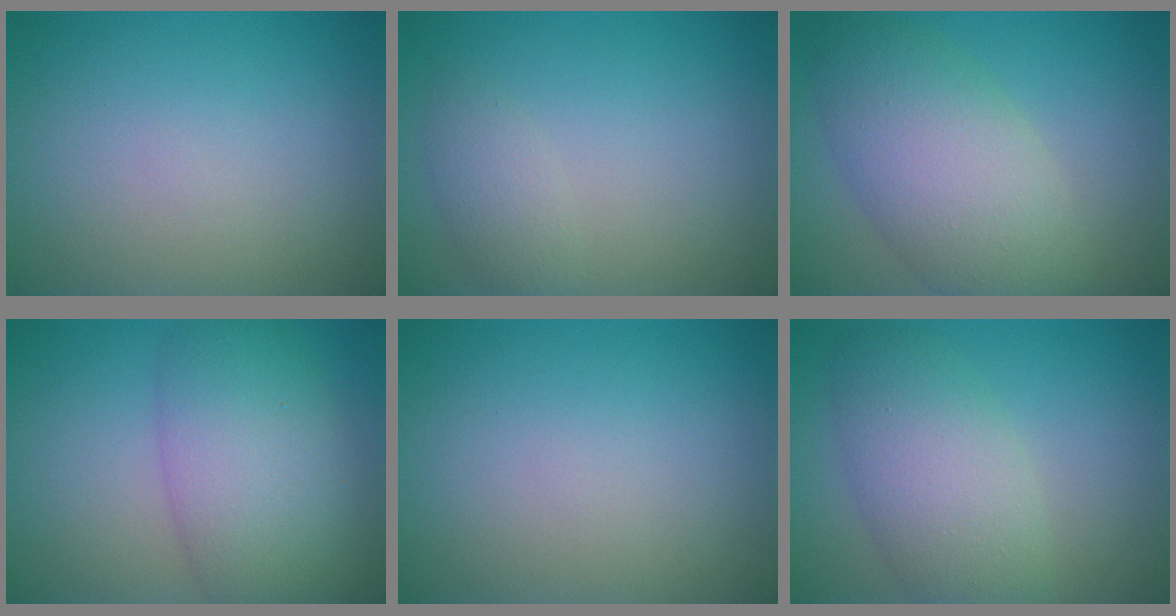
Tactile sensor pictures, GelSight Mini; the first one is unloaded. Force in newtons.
{"total": 1.8, "press": 1.8, "slide": 0.1}
{"total": 7.8, "press": 7.8, "slide": 0.2}
{"total": 7.9, "press": 7.9, "slide": 0.3}
{"total": 0.0}
{"total": 5.8, "press": 5.7, "slide": 0.4}